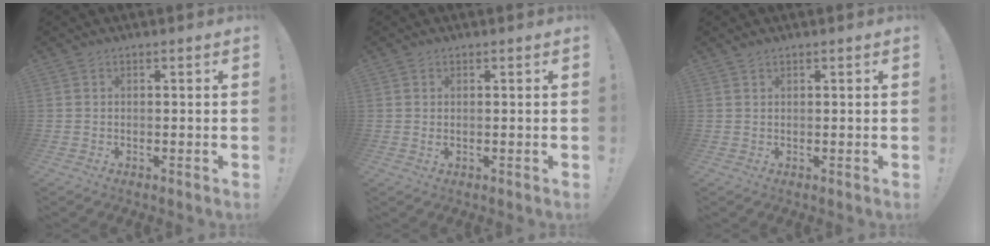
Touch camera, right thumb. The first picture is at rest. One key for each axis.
{"total": 0.9, "fx": 0.3, "fy": 0.0, "fz": 0.8, "tx": -0.013, "ty": -0.002, "tz": 0.004}
{"total": 0.6, "fx": 0.6, "fy": 0.1, "fz": 0.2, "tx": 0.002, "ty": -0.002, "tz": 0.011}